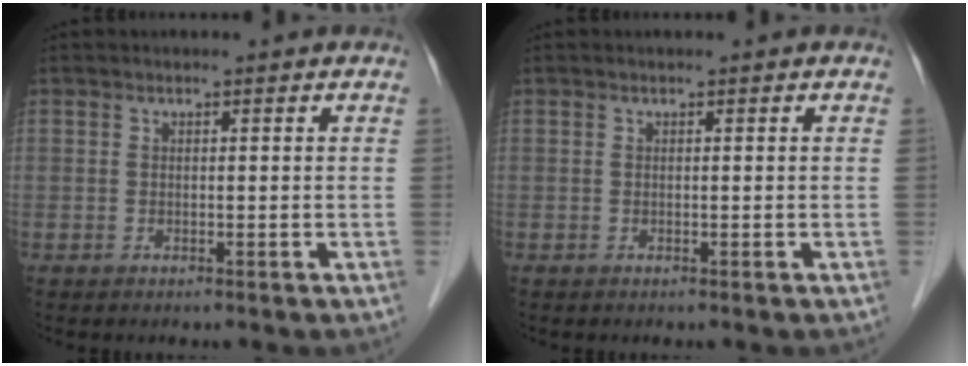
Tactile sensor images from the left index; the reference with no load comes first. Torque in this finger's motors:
{"motor_torque": [0.00, 0.00, 0.00, 0.00]}